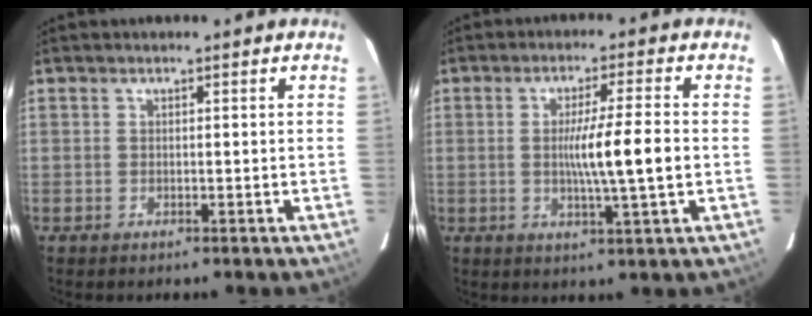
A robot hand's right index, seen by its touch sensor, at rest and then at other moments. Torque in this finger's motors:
{"motor_torque": [1.32, -0.14, 0.68, 0.16]}